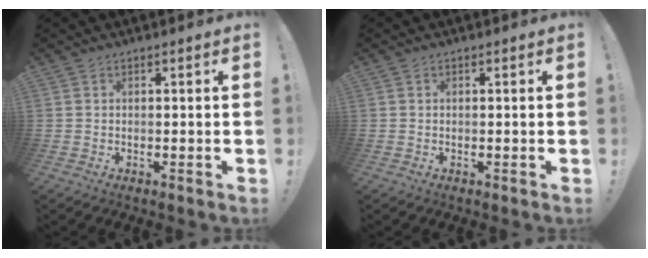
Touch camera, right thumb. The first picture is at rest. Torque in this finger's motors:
{"motor_torque": [0.09, 0.01, -0.08, 0.16, 0.03]}